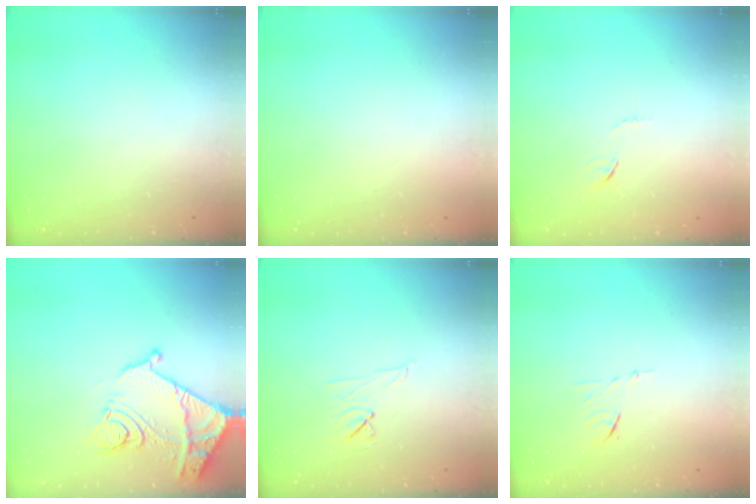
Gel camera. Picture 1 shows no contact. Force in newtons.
{"total": 1.5, "press": 1.5, "slide": 0.1}
{"total": 4.6, "press": 4.5, "slide": 0.5}
{"total": 14.3, "press": 14.3, "slide": 1.4}
{"total": 6.7, "press": 6.5, "slide": 1.7}
{"total": 6.2, "press": 6.2, "slide": 0.7}